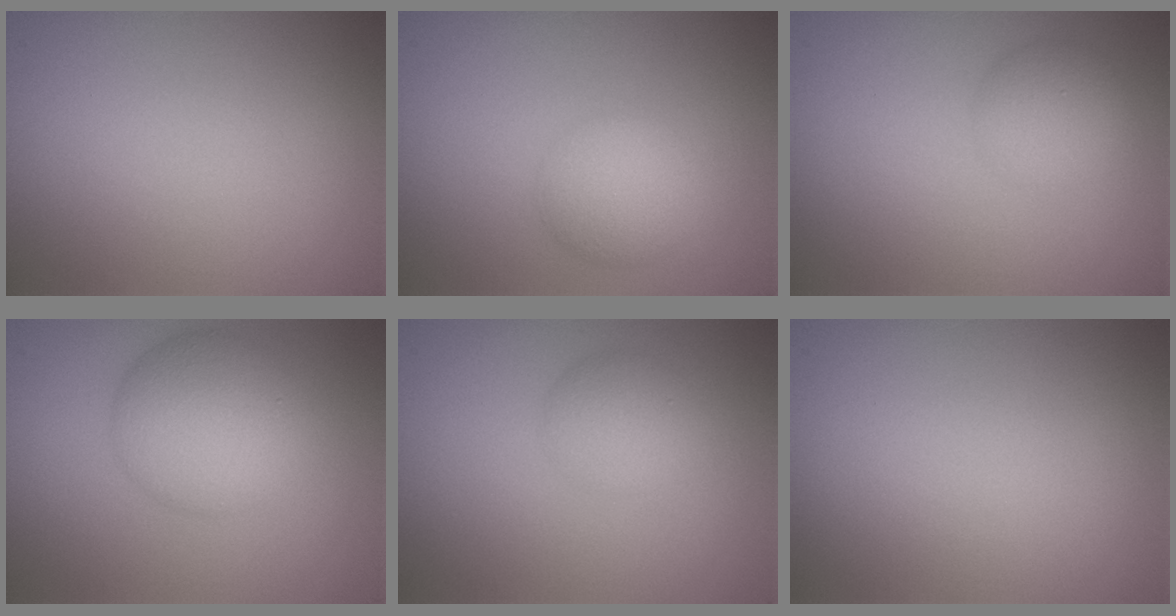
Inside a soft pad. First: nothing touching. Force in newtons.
{"total": 3.4, "press": 3.4, "slide": 0.2}
{"total": 2.8, "press": 2.8, "slide": 0.1}
{"total": 6.3, "press": 6.3, "slide": 0.1}
{"total": 2.7, "press": 2.7, "slide": 0.1}
{"total": 0.0}